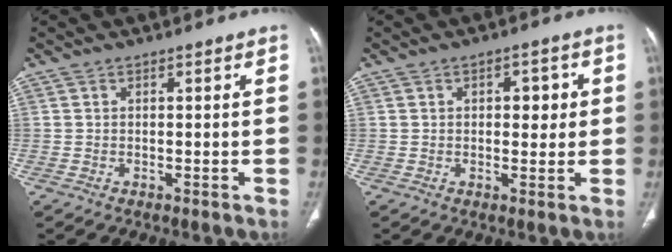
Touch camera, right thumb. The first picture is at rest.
{"total": 4.6, "force": [1.0, 2.5, 3.7], "torque": [-0.033, -0.001, 0.013]}